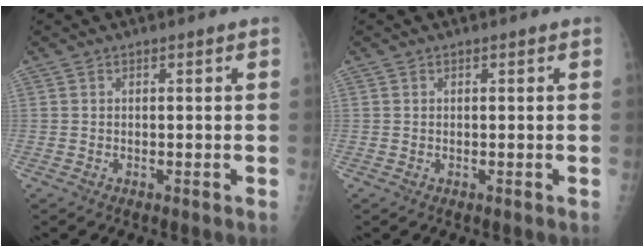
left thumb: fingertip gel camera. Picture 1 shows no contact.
{"total": 0.6, "force": [0.4, 0.2, 0.4], "torque": [-0.005, -0.001, 0.006]}